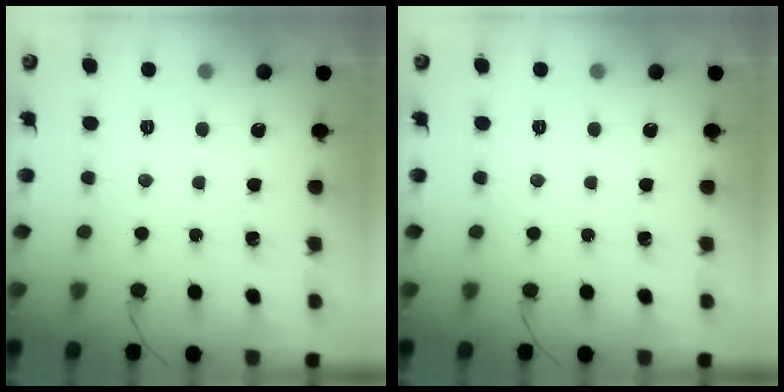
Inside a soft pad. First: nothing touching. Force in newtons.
{"total": 0.0}